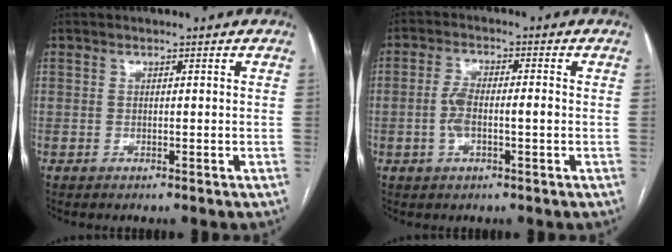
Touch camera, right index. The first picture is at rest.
{"total": 5.0, "force": [-0.9, 1.6, 4.6], "torque": [-0.101, 0.014, -0.015]}